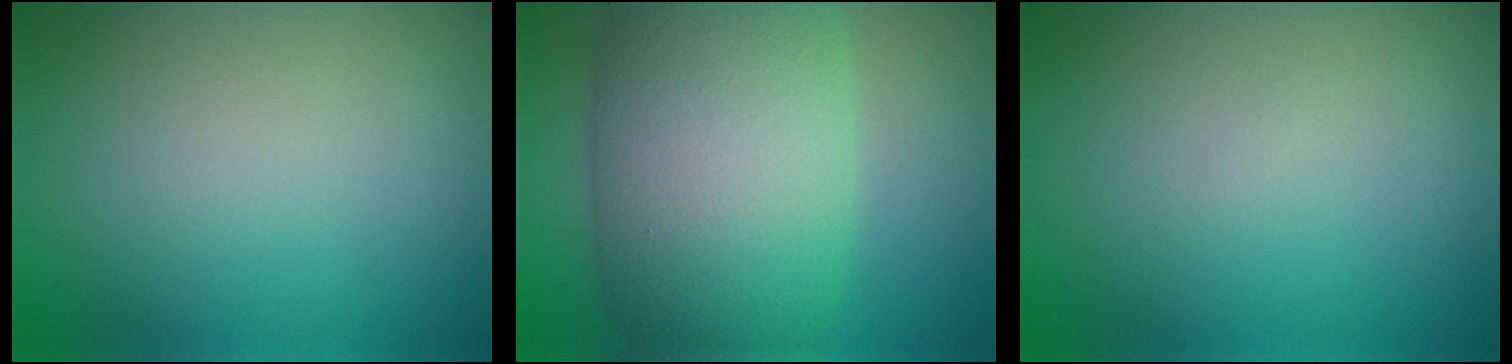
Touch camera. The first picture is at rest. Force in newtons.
{"total": 11.9, "press": 11.9, "slide": 0.3}
{"total": 0.0}